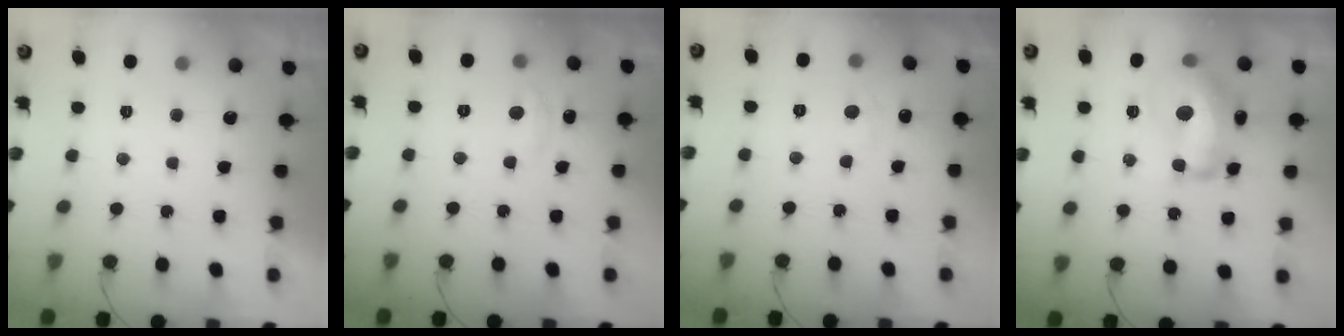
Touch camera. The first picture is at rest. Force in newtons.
{"total": 2.7, "press": 2.7, "slide": 0.4}
{"total": 5.0, "press": 5.0, "slide": 0.6}
{"total": 15.7, "press": 15.6, "slide": 0.8}